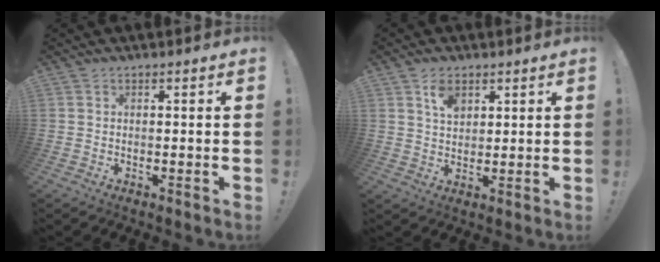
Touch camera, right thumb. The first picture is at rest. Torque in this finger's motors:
{"motor_torque": [0.31, 0.41, 0.68, -0.21, 0.10]}